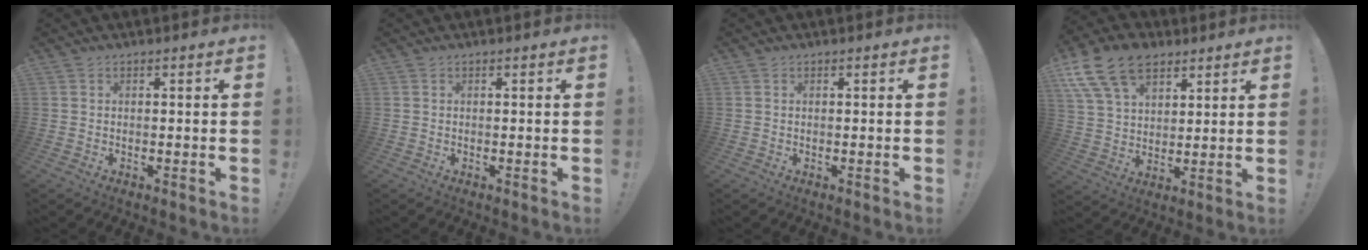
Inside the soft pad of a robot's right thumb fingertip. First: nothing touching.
{"total": 0.0}
{"total": 0.0}
{"total": 16.4, "force": [9.4, 10.3, 8.7], "torque": [-0.161, -0.042, 0.176]}